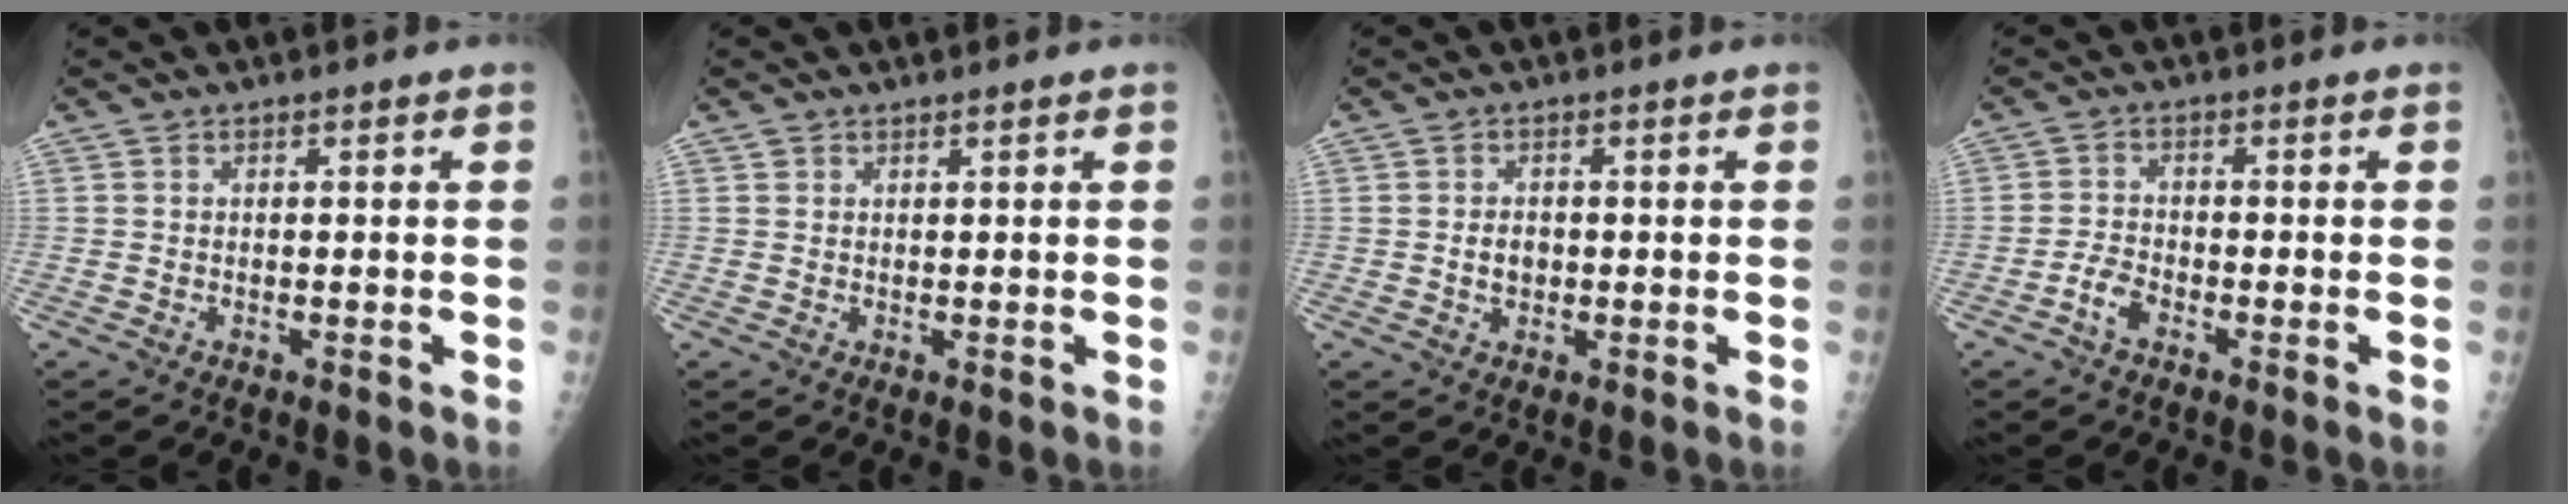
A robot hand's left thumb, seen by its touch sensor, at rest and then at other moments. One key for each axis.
{"total": 0.5, "fx": 0.5, "fy": 0.1, "fz": -0.1, "tx": 0.006, "ty": -0.002, "tz": 0.010}
{"total": 2.5, "fx": -0.3, "fy": 2.0, "fz": 1.4, "tx": -0.015, "ty": 0.003, "tz": -0.004}
{"total": 3.1, "fx": -2.1, "fy": 1.5, "fz": 1.6, "tx": -0.033, "ty": 0.012, "tz": -0.041}